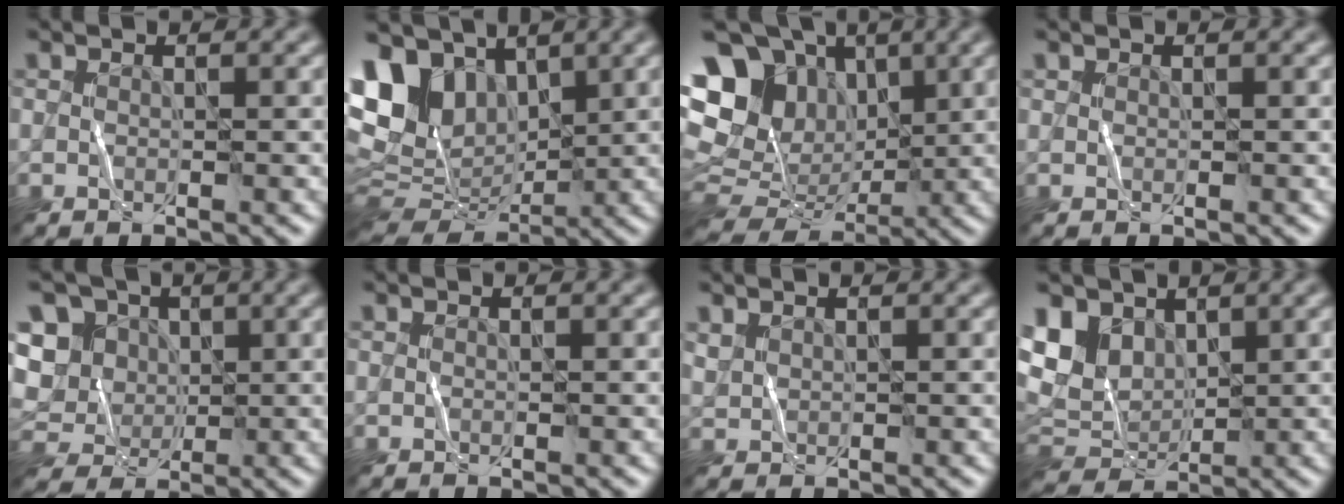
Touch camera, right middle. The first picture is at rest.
{"total": 10.0, "force": [3.6, 7.0, 6.1], "torque": [-0.135, 0.008, 0.066]}
{"total": 15.4, "force": [4.0, 12.5, 8.1], "torque": [-0.177, 0.026, 0.066]}
{"total": 0.0}
{"total": 10.2, "force": [2.5, 8.7, 4.6], "torque": [-0.101, 0.025, 0.025]}
{"total": 0.0}
{"total": 0.8, "force": [0.6, 0.5, 0.3], "torque": [-0.009, -0.001, 0.018]}
{"total": 5.9, "force": [2.0, 4.5, 3.2], "torque": [-0.073, -0.003, 0.036]}